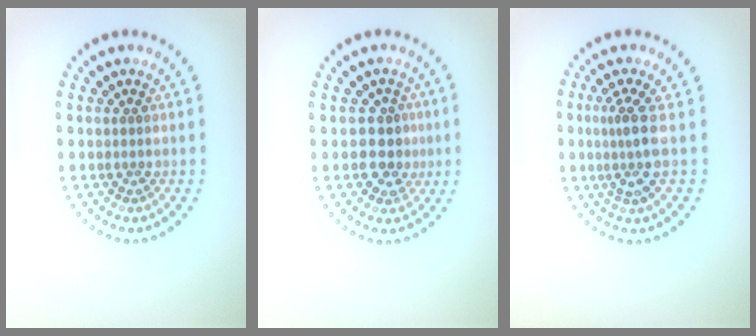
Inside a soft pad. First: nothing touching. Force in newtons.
{"total": 2.9, "press": 2.7, "slide": 1.1}
{"total": 2.8, "press": 2.0, "slide": 2.0}